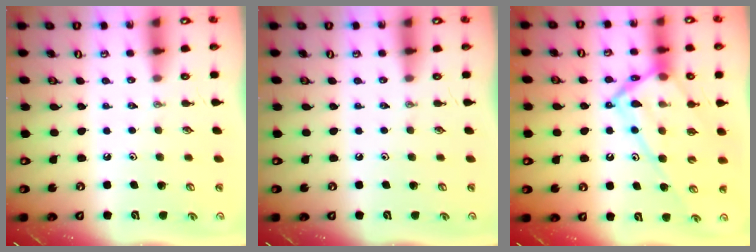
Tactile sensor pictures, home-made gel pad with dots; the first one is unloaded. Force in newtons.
{"total": 0.0}
{"total": 17.9, "press": 17.8, "slide": 1.5}